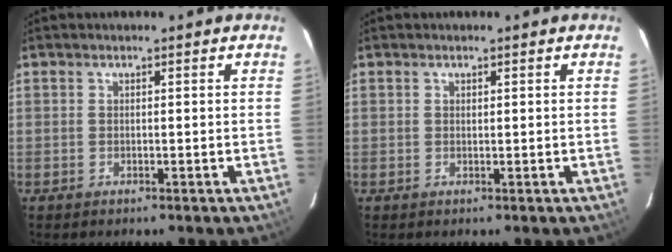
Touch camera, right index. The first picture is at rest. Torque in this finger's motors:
{"motor_torque": [-0.10, 0.05, -0.03, 0.00]}